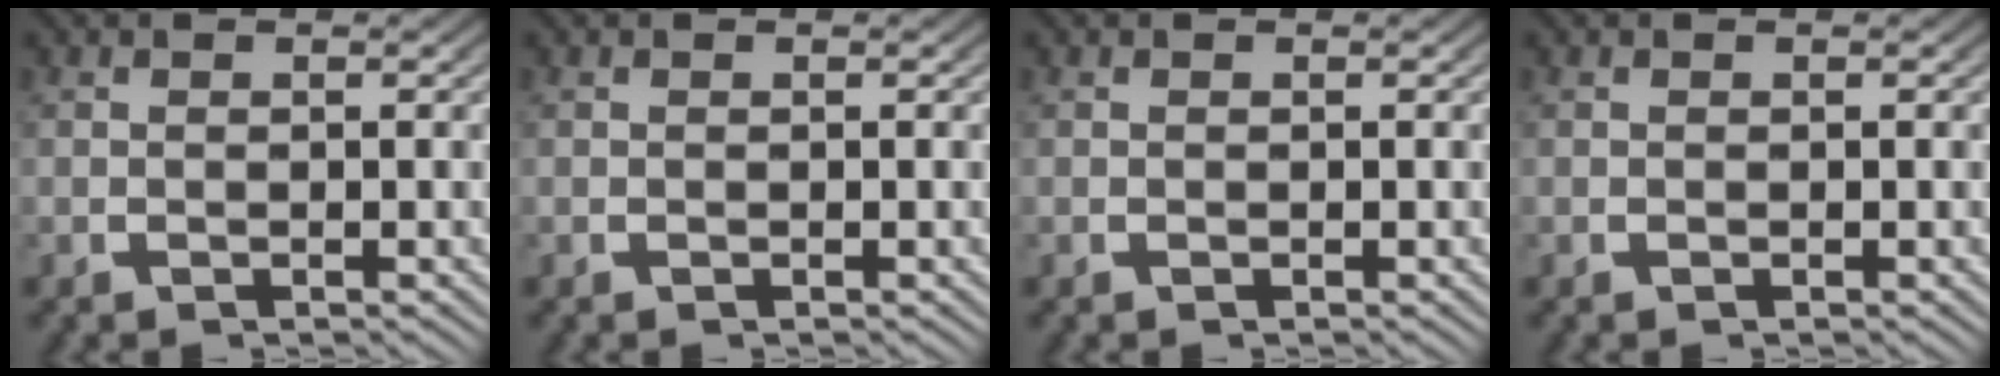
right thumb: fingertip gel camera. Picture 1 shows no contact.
{"total": 0.0}
{"total": 0.0}
{"total": 0.0}